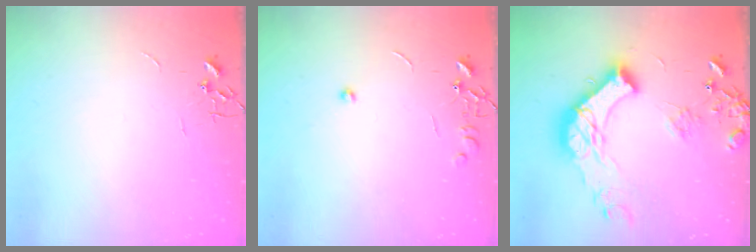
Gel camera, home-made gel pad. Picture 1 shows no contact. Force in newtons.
{"total": 7.6, "press": 7.5, "slide": 0.7}
{"total": 20.8, "press": 20.7, "slide": 2.1}